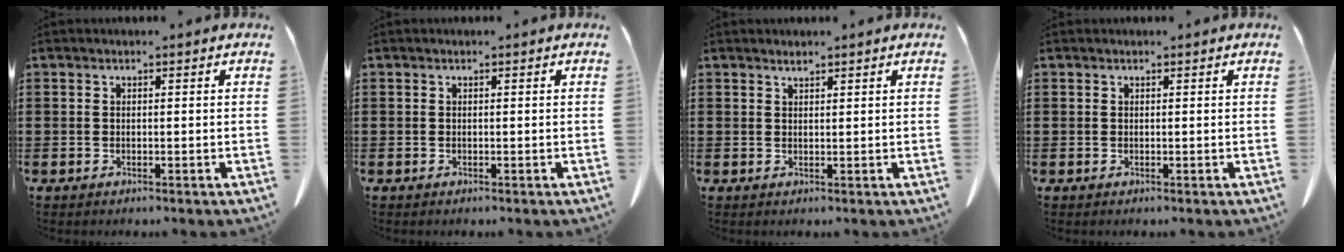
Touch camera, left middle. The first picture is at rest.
{"total": 0.0}
{"total": 1.0, "force": [1.0, 0.1, 0.4], "torque": [-0.008, -0.002, 0.019]}
{"total": 0.0}